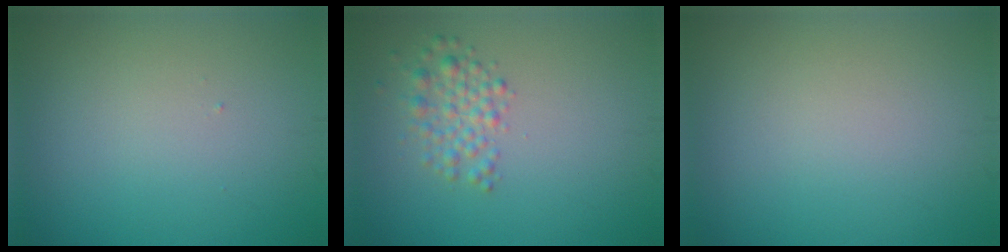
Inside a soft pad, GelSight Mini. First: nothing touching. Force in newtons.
{"total": 2.3, "press": 2.3, "slide": 0.1}
{"total": 0.0}